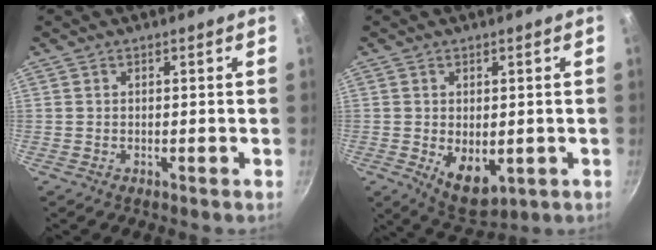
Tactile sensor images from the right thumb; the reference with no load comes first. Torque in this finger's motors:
{"motor_torque": [-0.38, 0.47, 0.20, 0.53, 0.01]}